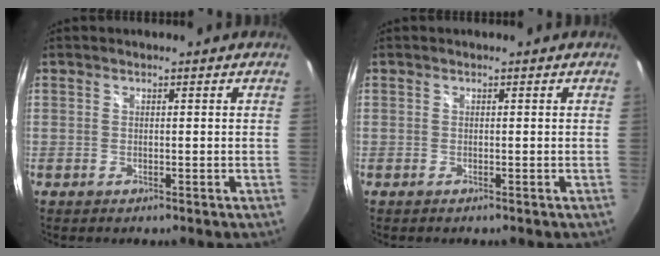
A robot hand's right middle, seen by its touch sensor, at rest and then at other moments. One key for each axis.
{"total": 0.0}